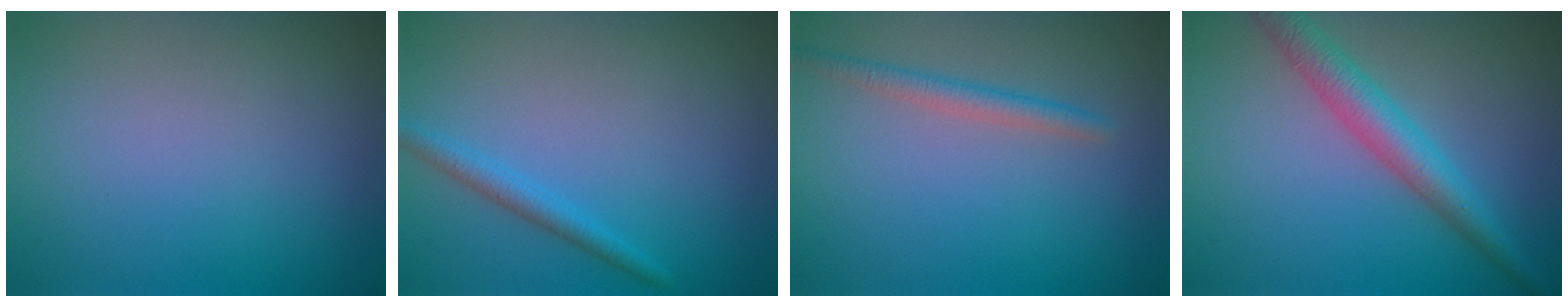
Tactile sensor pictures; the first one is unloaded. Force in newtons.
{"total": 1.8, "press": 1.8, "slide": 0.1}
{"total": 1.9, "press": 1.9, "slide": 0.0}
{"total": 3.9, "press": 3.9, "slide": 0.1}